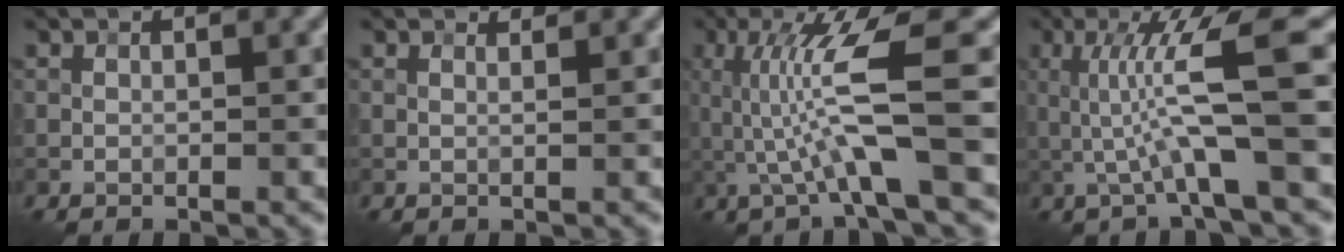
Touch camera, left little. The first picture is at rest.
{"total": 1.8, "force": [1.6, 0.5, 0.7], "torque": [-0.008, -0.007, 0.006]}
{"total": 6.2, "force": [-0.1, 0.7, 6.2], "torque": [-0.130, 0.009, 0.004]}
{"total": 6.6, "force": [-0.3, 0.6, 6.5], "torque": [-0.125, 0.016, -0.001]}